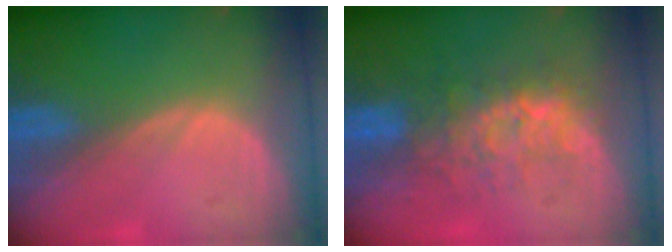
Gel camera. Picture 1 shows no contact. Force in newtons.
{"total": 7.6, "press": 7.3, "slide": 2.1}